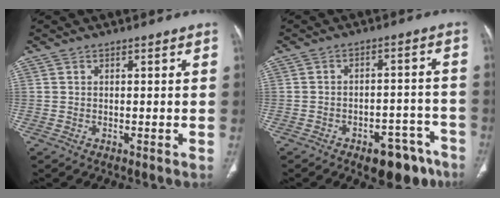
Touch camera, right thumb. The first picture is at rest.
{"total": 11.3, "force": [-7.4, 5.5, 6.4], "torque": [-0.052, 0.055, -0.098]}